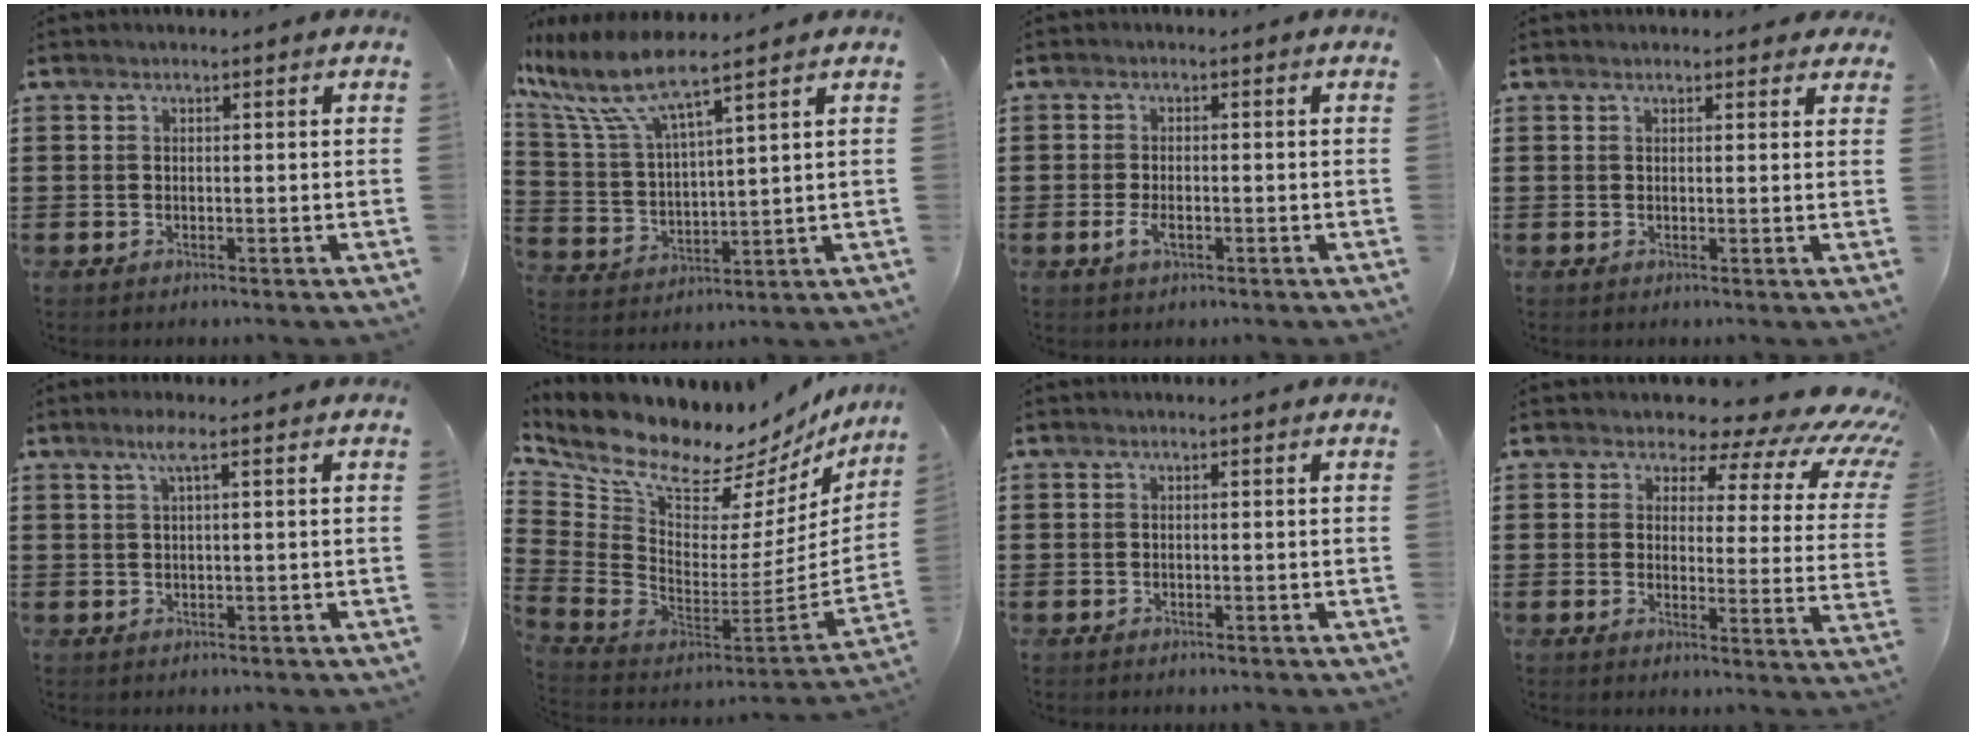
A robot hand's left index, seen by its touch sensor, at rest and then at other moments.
{"total": 9.2, "force": [7.2, 1.3, 5.5], "torque": [-0.143, -0.039, 0.121]}
{"total": 2.5, "force": [-0.8, 1.2, 2.1], "torque": [-0.053, -0.004, -0.018]}
{"total": 1.4, "force": [1.2, 0.8, 0.2], "torque": [0.000, 0.004, 0.020]}
{"total": 2.5, "force": [0.9, 0.0, 2.3], "torque": [-0.048, 0.002, 0.015]}
{"total": 9.3, "force": [8.1, 2.9, 3.4], "torque": [-0.107, -0.086, 0.140]}
{"total": 0.0}
{"total": 6.3, "force": [4.8, 2.7, 2.9], "torque": [-0.049, -0.035, 0.076]}